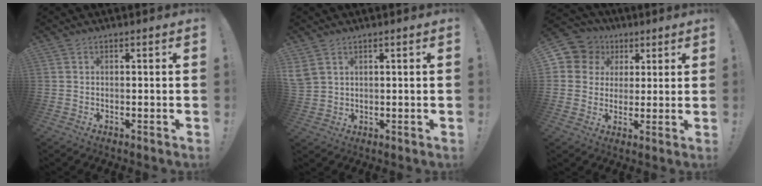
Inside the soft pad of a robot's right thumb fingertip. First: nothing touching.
{"total": 4.3, "force": [2.5, 2.7, 2.3], "torque": [-0.054, -0.006, 0.052]}
{"total": 9.0, "force": [3.0, 8.3, 1.9], "torque": [-0.033, -0.012, 0.066]}